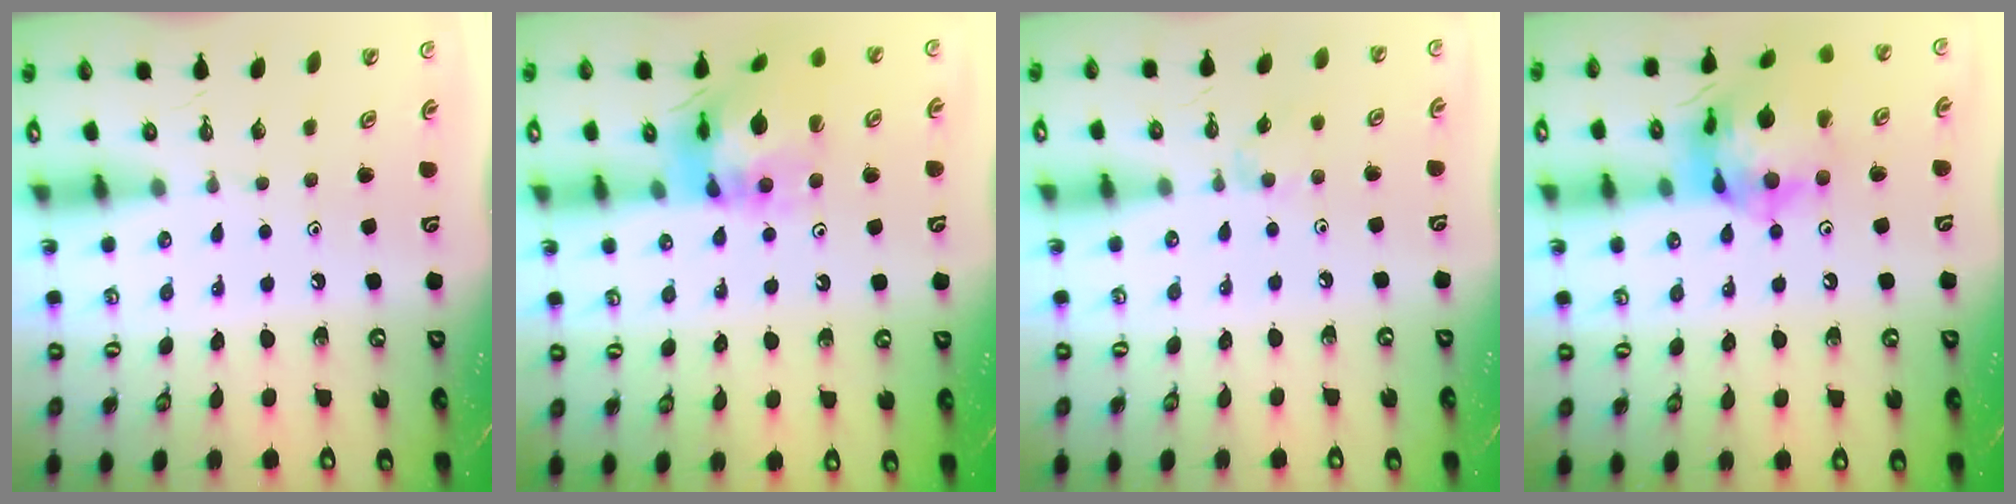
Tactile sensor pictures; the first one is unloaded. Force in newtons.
{"total": 16.5, "press": 16.4, "slide": 2.0}
{"total": 4.5, "press": 4.4, "slide": 0.6}
{"total": 20.2, "press": 20.1, "slide": 2.3}